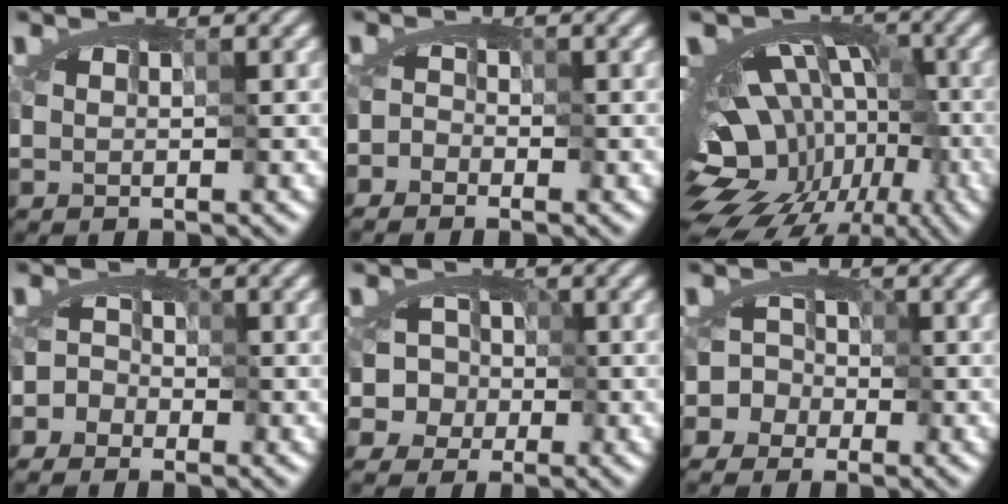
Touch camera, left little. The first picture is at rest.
{"total": 1.4, "force": [-1.4, 0.2, -0.4], "torque": [0.016, -0.004, -0.027]}
{"total": 15.3, "force": [-7.3, 10.5, 8.4], "torque": [-0.106, -0.001, -0.102]}
{"total": 2.6, "force": [-1.3, 2.1, 0.7], "torque": [0.008, 0.011, -0.036]}
{"total": 4.8, "force": [-0.7, 4.3, 2.0], "torque": [-0.012, 0.016, -0.044]}
{"total": 3.8, "force": [-1.3, 3.4, 1.2], "torque": [0.004, 0.021, -0.053]}